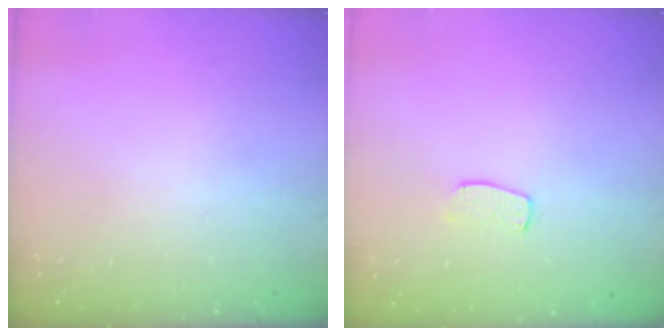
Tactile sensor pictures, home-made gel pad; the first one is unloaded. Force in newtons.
{"total": 5.9, "press": 5.9, "slide": 0.3}